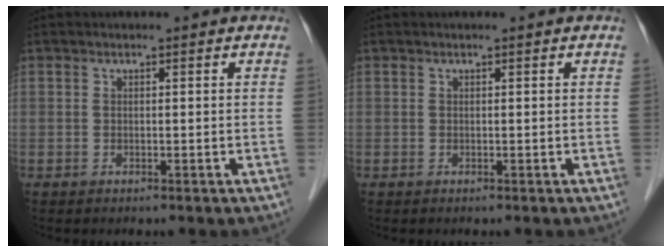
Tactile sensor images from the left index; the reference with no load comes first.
{"total": 0.0}